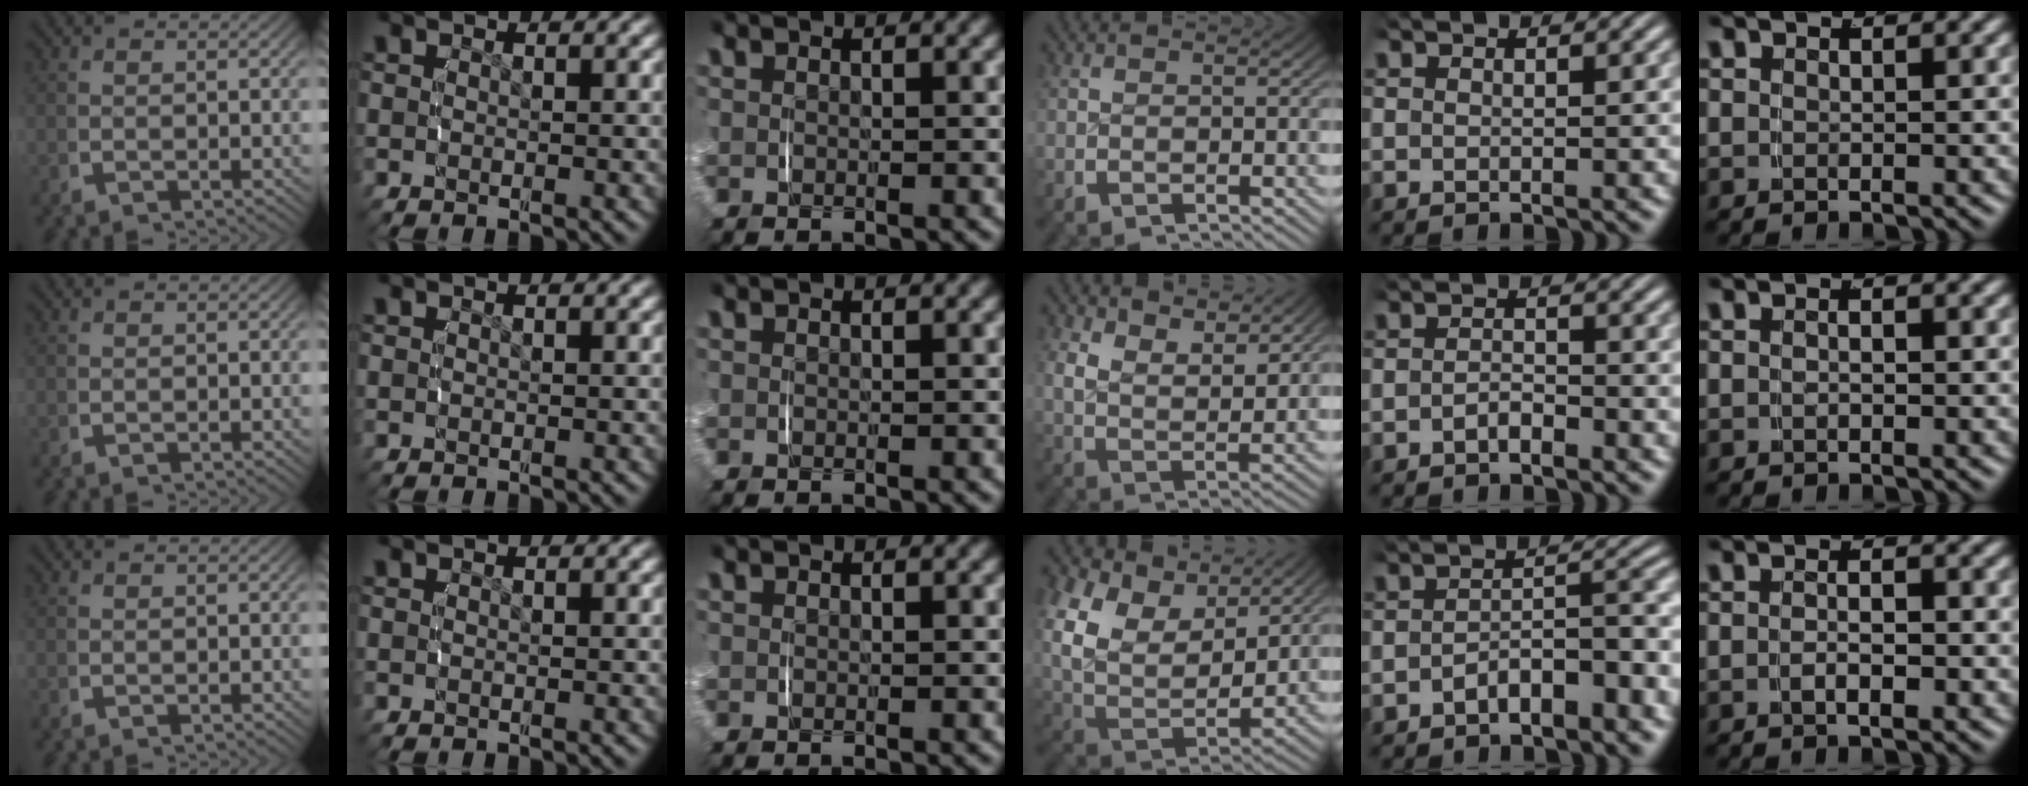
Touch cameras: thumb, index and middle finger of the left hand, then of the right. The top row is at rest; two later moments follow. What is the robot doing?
{"motion": "lift_and_place", "object": "pen bag"}